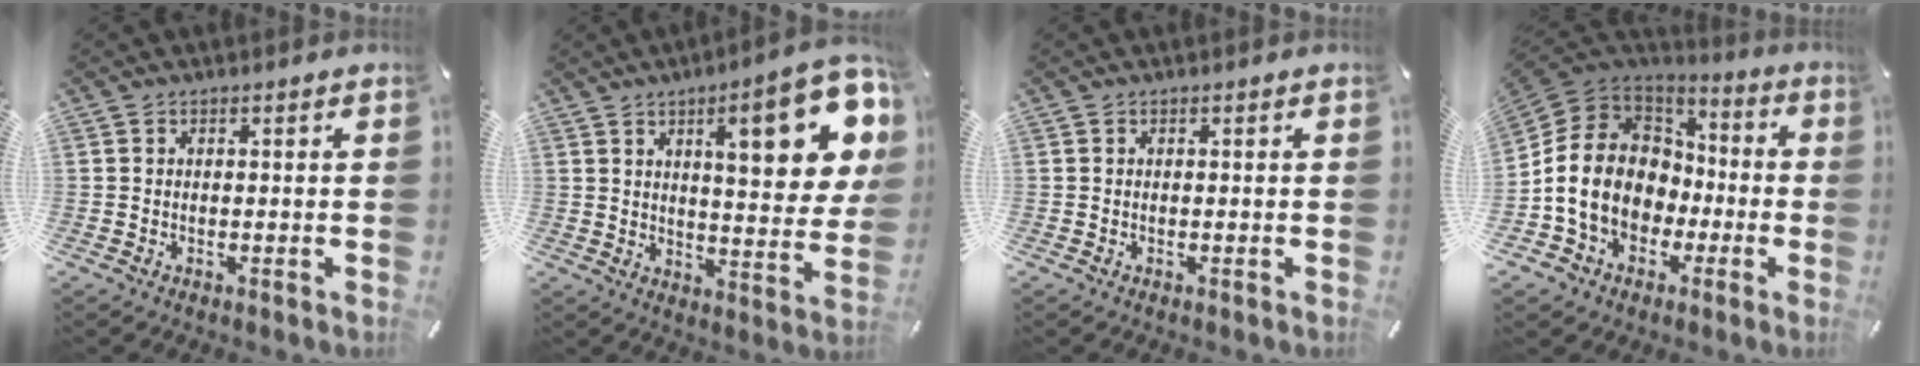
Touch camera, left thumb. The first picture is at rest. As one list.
[{"total": 20.4, "force": [8.8, 6.3, 17.2], "torque": [-0.243, -0.040, 0.127]}, {"total": 0.0}, {"total": 14.4, "force": [-2.9, 12.4, 6.7], "torque": [-0.166, 0.013, -0.047]}]